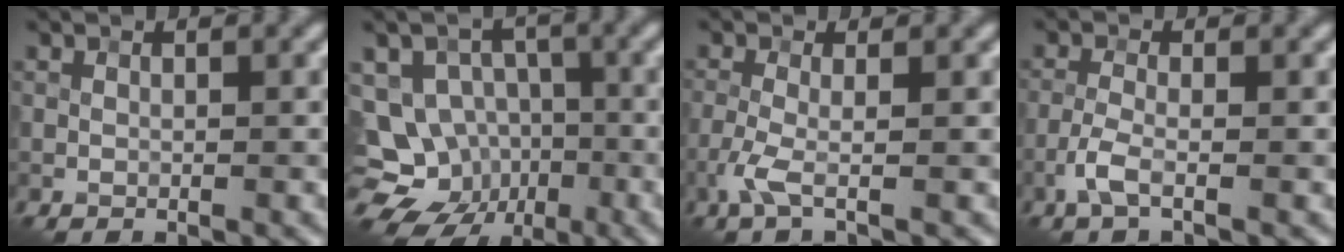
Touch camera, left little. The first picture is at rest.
{"total": 11.5, "force": [-4.5, 9.8, 4.0], "torque": [-0.071, -0.007, -0.076]}
{"total": 2.4, "force": [-0.9, 0.3, 2.2], "torque": [-0.055, 0.000, -0.027]}
{"total": 2.2, "force": [-1.1, 0.5, 1.9], "torque": [-0.043, 0.004, -0.029]}